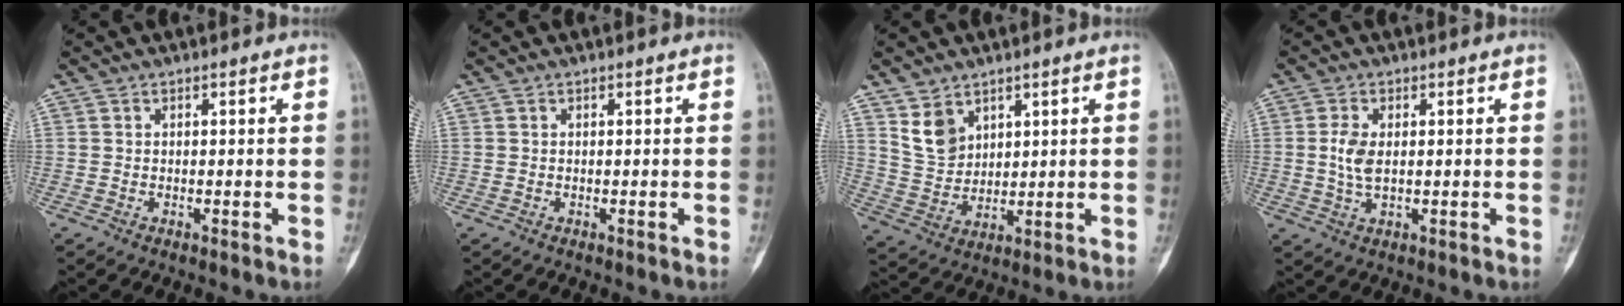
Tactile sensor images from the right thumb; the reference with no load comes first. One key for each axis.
{"total": 0.0}
{"total": 6.9, "fx": 4.0, "fy": 4.7, "fz": 3.0, "tx": -0.041, "ty": -0.025, "tz": 0.092}
{"total": 4.6, "fx": 0.4, "fy": 2.3, "fz": 3.9, "tx": -0.088, "ty": -0.004, "tz": 0.007}